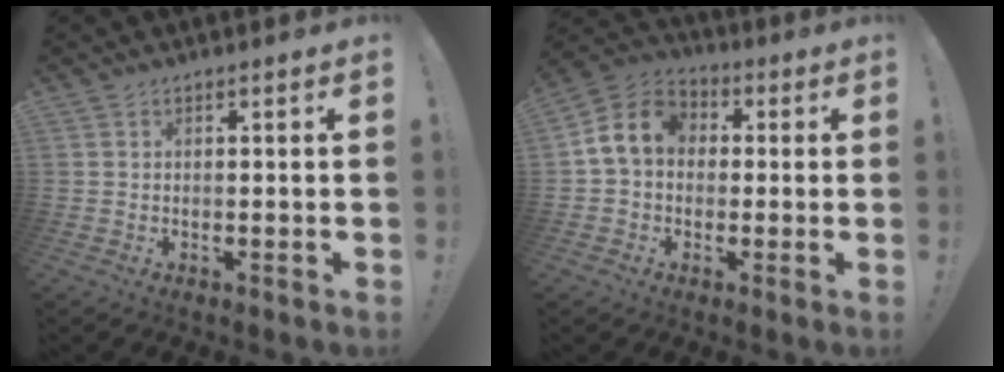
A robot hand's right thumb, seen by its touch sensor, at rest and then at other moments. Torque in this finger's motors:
{"motor_torque": [0.99, 1.05, 0.72, 0.24, 0.05]}